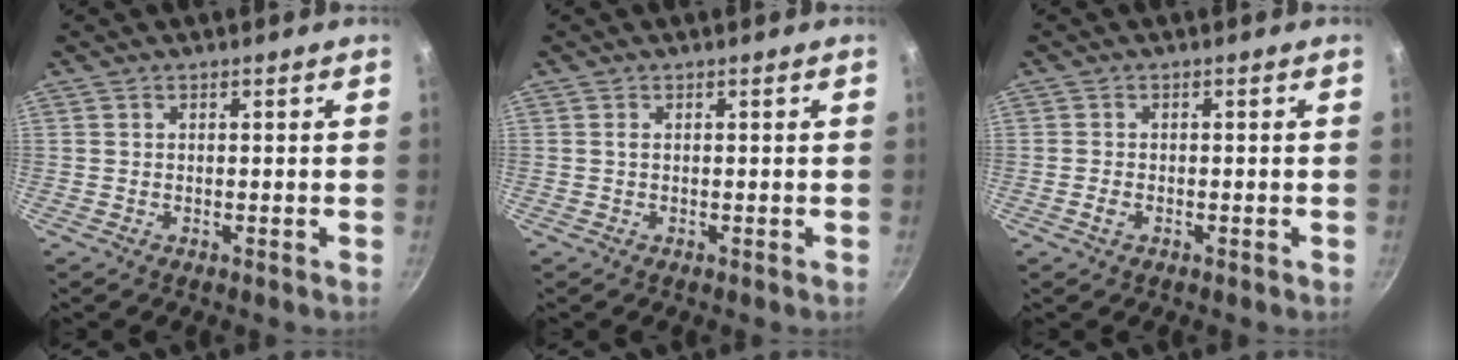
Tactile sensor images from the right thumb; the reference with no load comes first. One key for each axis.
{"total": 0.6, "fx": 0.0, "fy": 0.4, "fz": 0.5, "tx": -0.010, "ty": 0.002, "tz": 0.000}
{"total": 1.3, "fx": -0.5, "fy": 1.0, "fz": 0.7, "tx": -0.018, "ty": 0.005, "tz": -0.011}